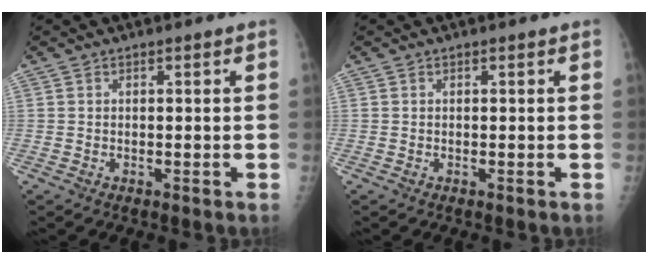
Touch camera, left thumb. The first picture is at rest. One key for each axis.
{"total": 0.0}